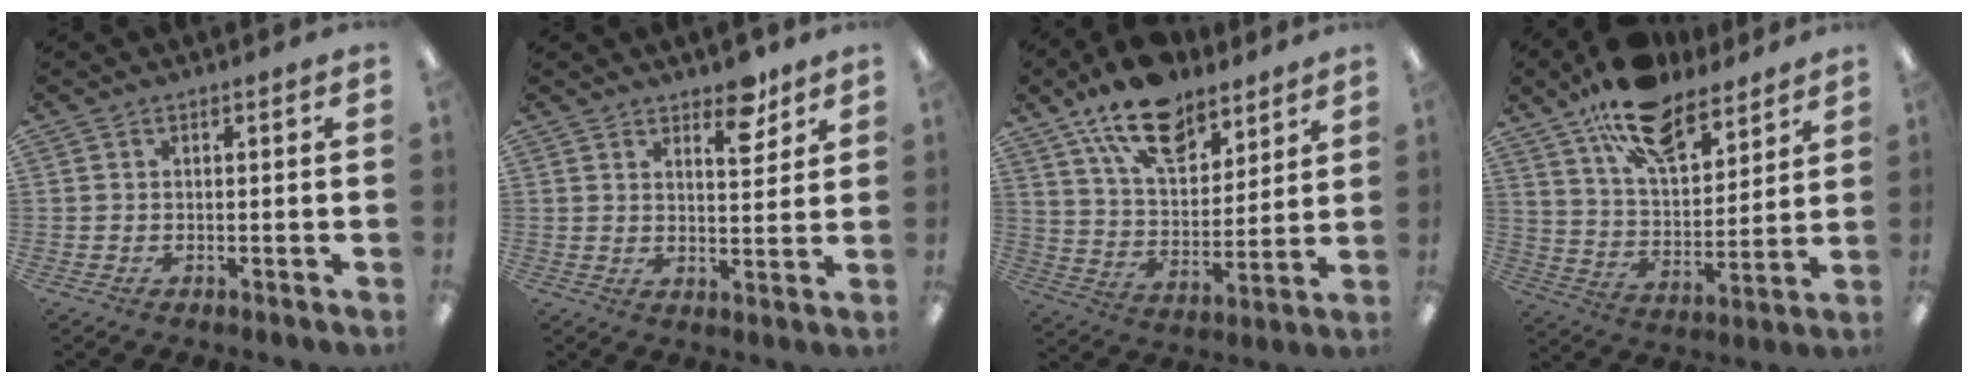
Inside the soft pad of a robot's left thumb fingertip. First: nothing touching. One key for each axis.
{"total": 7.6, "fx": 5.5, "fy": 3.2, "fz": 4.1, "tx": -0.031, "ty": -0.037, "tz": 0.088}
{"total": 17.1, "fx": 12.2, "fy": 8.4, "fz": 8.5, "tx": -0.145, "ty": -0.061, "tz": 0.220}
{"total": 16.6, "fx": 12.4, "fy": 7.2, "fz": 8.3, "tx": -0.141, "ty": -0.066, "tz": 0.221}